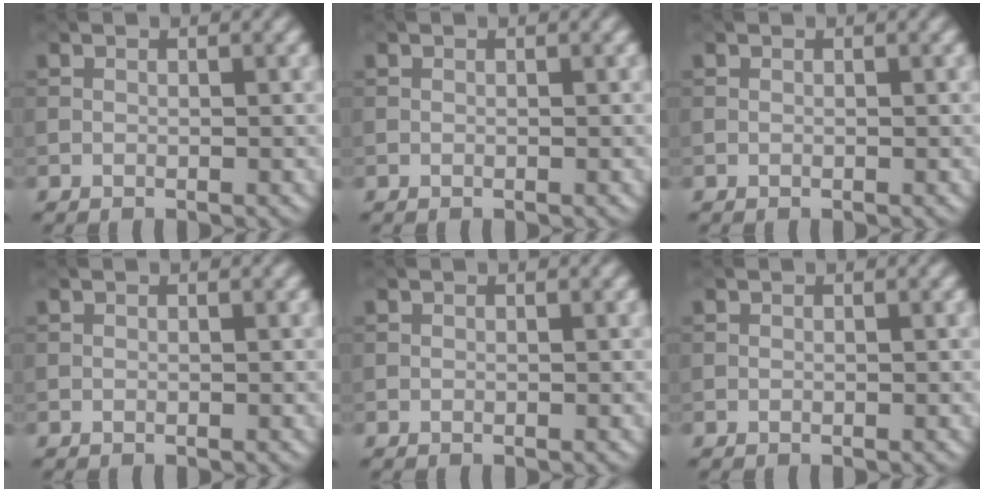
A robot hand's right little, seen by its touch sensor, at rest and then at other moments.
{"total": 0.0}
{"total": 0.0}
{"total": 0.0}
{"total": 0.0}
{"total": 0.0}